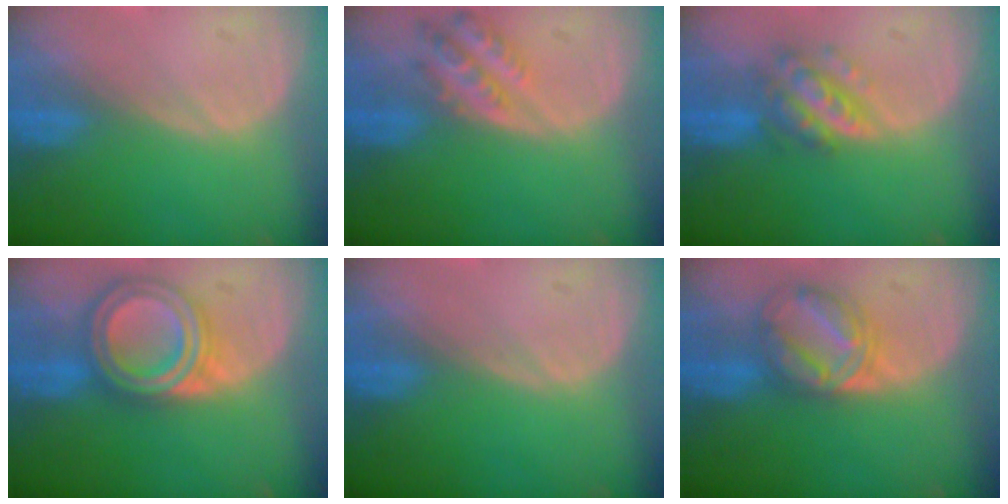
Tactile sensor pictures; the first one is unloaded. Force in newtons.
{"total": 4.8, "press": 4.8, "slide": 0.5}
{"total": 6.0, "press": 5.3, "slide": 2.8}
{"total": 7.5, "press": 7.5, "slide": 0.5}
{"total": 0.0}
{"total": 6.4, "press": 6.4, "slide": 0.4}